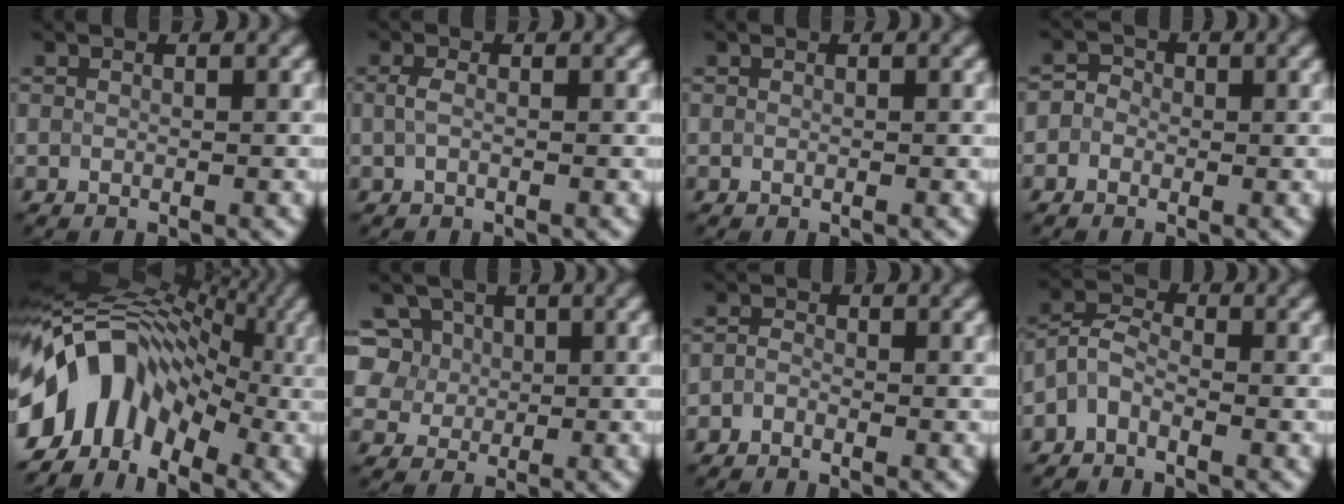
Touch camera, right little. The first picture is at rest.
{"total": 1.1, "force": [0.0, 0.5, 1.0], "torque": [-0.027, 0.000, -0.003]}
{"total": 0.0}
{"total": 1.7, "force": [-0.4, 1.6, 0.6], "torque": [0.002, 0.006, -0.019]}
{"total": 11.2, "force": [-3.7, 7.8, 7.2], "torque": [-0.118, 0.015, -0.074]}
{"total": 9.5, "force": [4.1, 7.5, 4.2], "torque": [-0.087, 0.032, 0.048]}
{"total": 1.0, "force": [-0.7, 0.6, 0.4], "torque": [-0.006, 0.002, -0.020]}
{"total": 2.8, "force": [-1.5, 1.5, 1.8], "torque": [-0.035, 0.009, -0.045]}